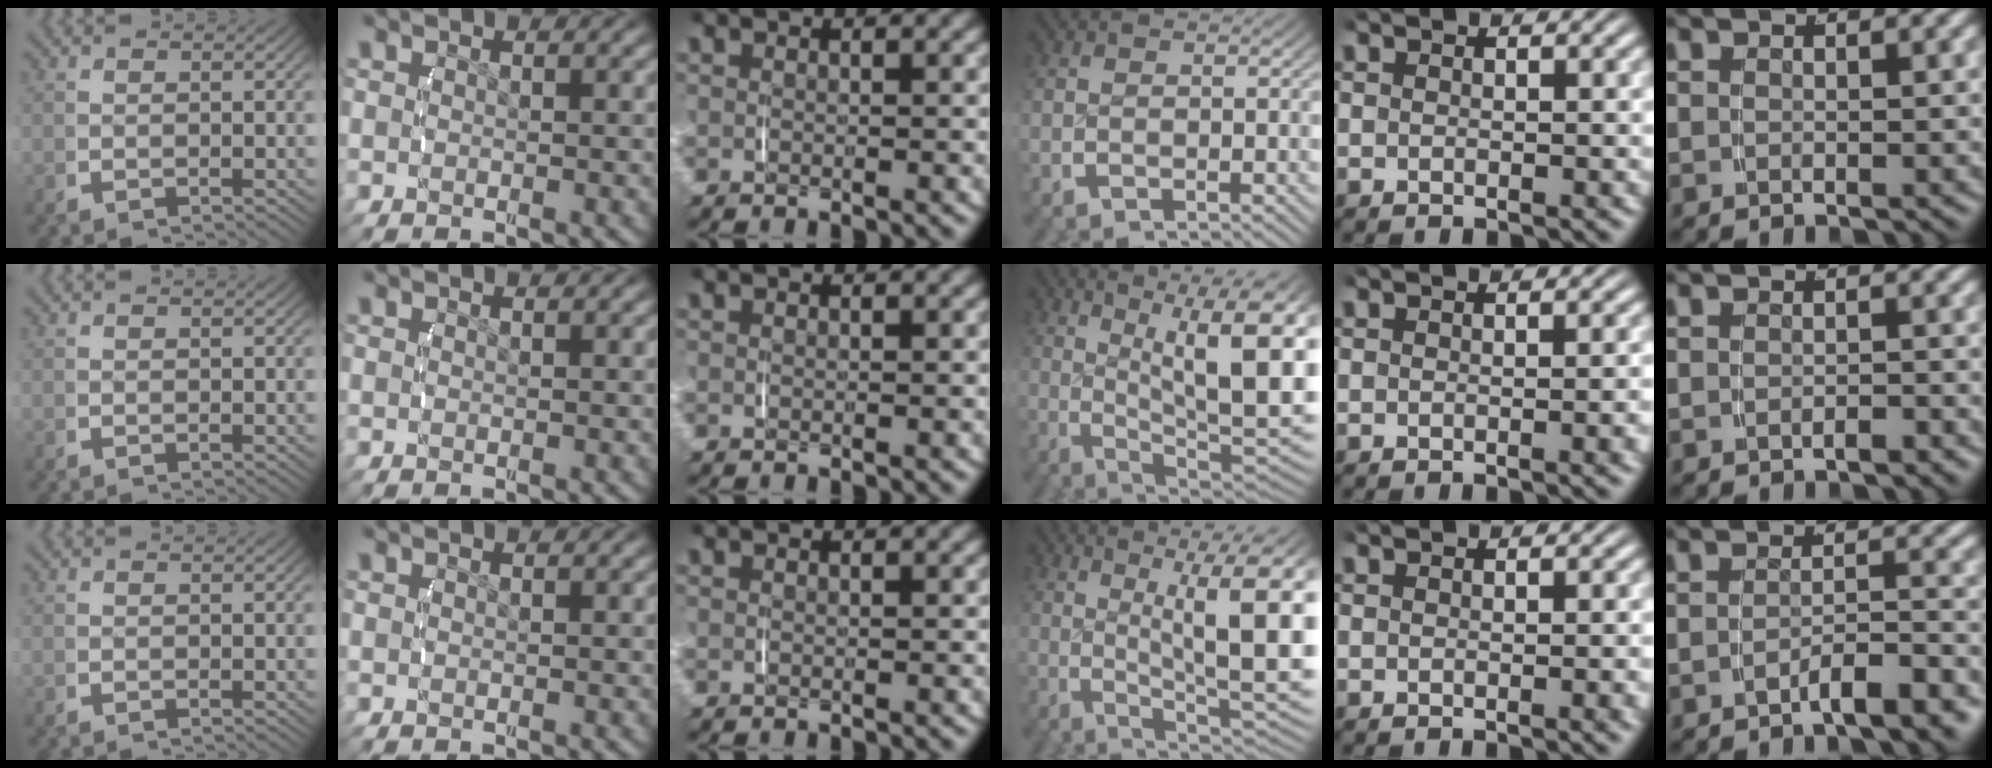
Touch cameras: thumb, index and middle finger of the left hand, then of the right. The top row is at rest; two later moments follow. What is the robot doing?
{"motion": "lift_and_place", "object": "measuring cup"}